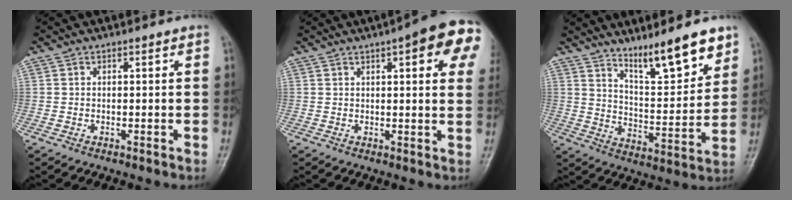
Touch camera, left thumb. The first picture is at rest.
{"total": 13.5, "force": [5.5, 3.7, 11.8], "torque": [-0.123, -0.004, 0.056]}
{"total": 12.9, "force": [9.7, 2.7, 8.2], "torque": [-0.105, -0.073, 0.165]}